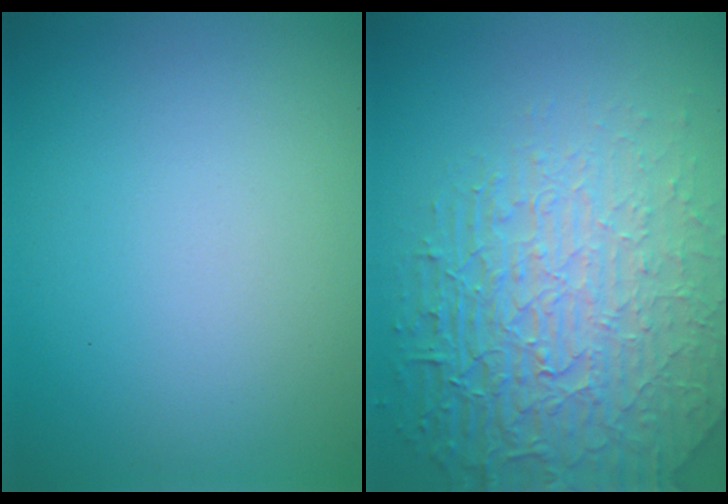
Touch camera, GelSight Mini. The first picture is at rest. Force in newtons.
{"total": 7.8, "press": 5.9, "slide": 5.1}